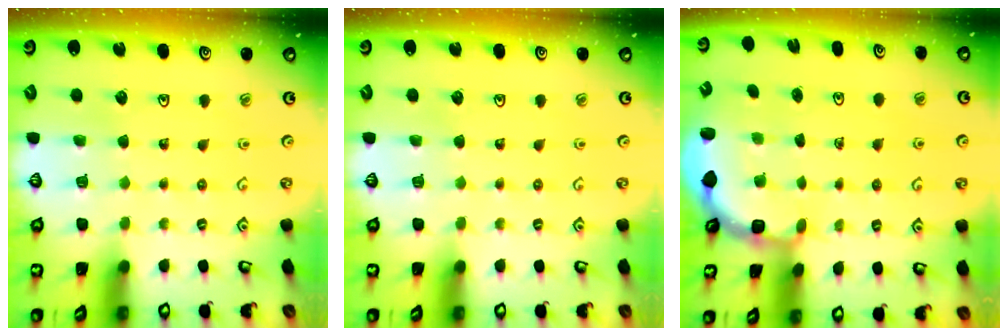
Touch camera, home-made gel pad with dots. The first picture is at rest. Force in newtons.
{"total": 0.0}
{"total": 2.7, "press": 2.1, "slide": 1.7}